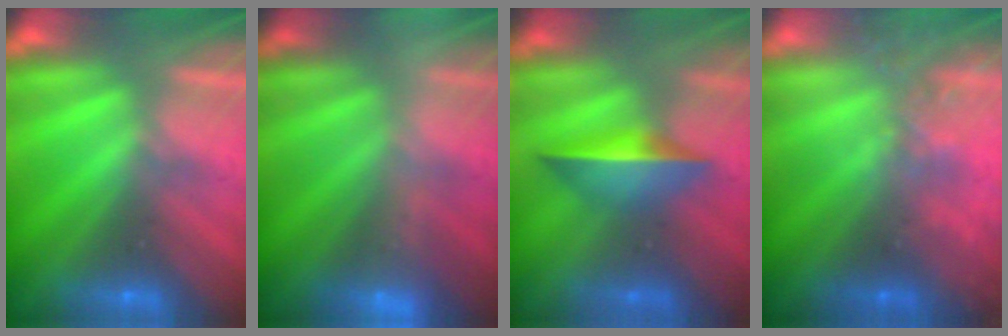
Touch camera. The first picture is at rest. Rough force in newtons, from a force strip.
{"total": 2.2}
{"total": 1.5}
{"total": 2.3}